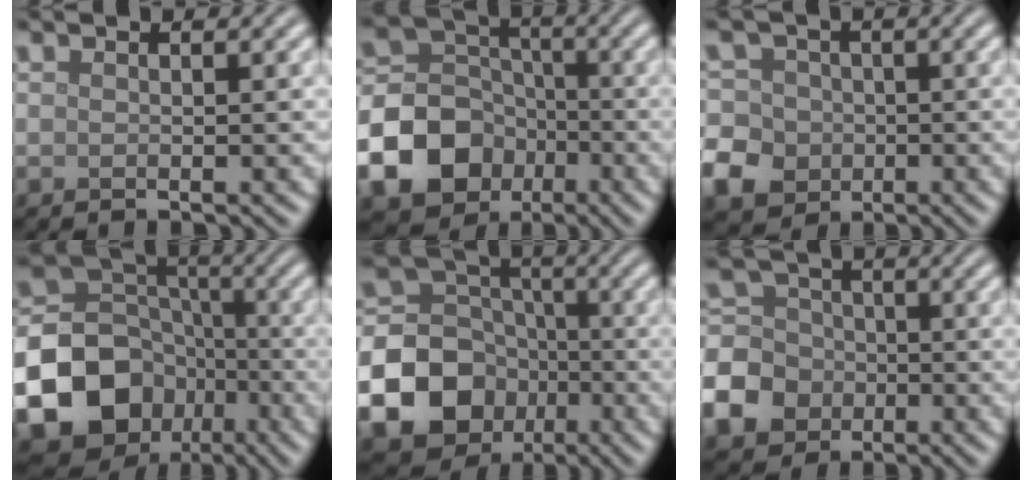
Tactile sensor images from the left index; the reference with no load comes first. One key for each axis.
{"total": 11.6, "fx": -4.7, "fy": 9.6, "fz": 4.6, "tx": -0.099, "ty": -0.025, "tz": -0.115}
{"total": 6.8, "fx": -2.7, "fy": 5.9, "fz": 2.3, "tx": -0.053, "ty": -0.011, "tz": -0.071}
{"total": 20.8, "fx": -8.8, "fy": 17.6, "fz": 6.7, "tx": -0.162, "ty": -0.053, "tz": -0.160}
{"total": 19.0, "fx": -7.1, "fy": 16.8, "fz": 5.4, "tx": -0.143, "ty": -0.053, "tz": -0.142}
{"total": 7.7, "fx": -3.0, "fy": 6.5, "fz": 2.7, "tx": -0.067, "ty": -0.007, "tz": -0.082}